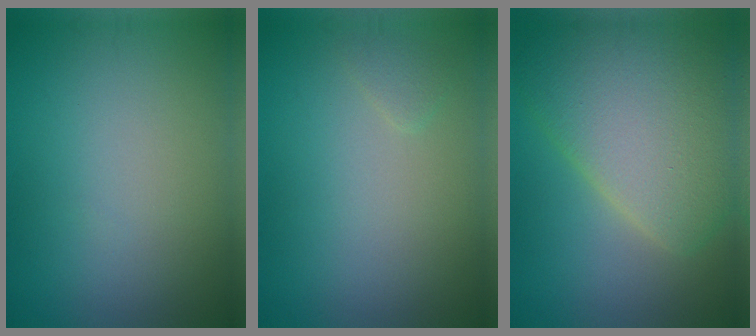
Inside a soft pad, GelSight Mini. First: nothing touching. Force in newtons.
{"total": 0.8, "press": 0.8, "slide": 0.1}
{"total": 8.9, "press": 8.9, "slide": 0.5}